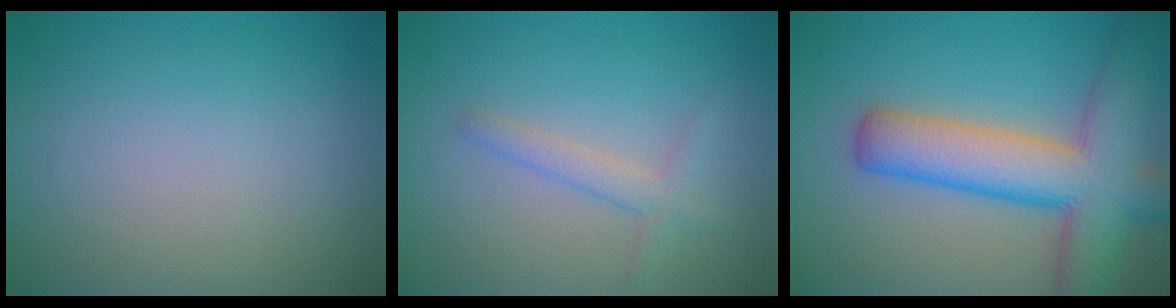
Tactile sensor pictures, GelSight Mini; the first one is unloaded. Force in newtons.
{"total": 1.9, "press": 1.9, "slide": 0.1}
{"total": 9.3, "press": 9.3, "slide": 0.4}